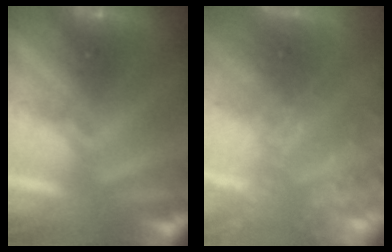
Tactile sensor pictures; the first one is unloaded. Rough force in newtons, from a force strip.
{"total": 8.2}